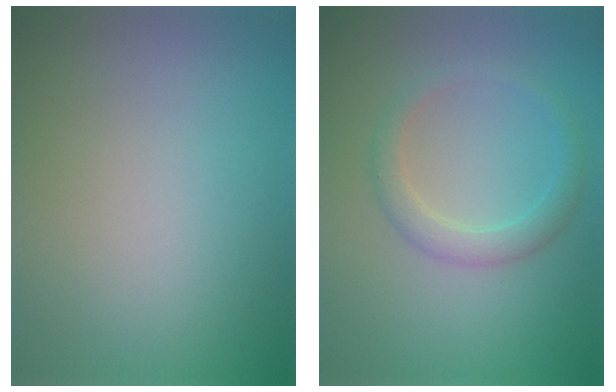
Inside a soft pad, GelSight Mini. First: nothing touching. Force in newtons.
{"total": 2.3, "press": 2.3, "slide": 0.0}